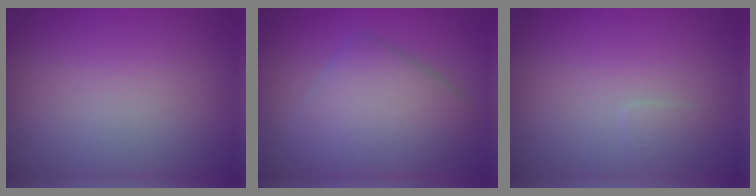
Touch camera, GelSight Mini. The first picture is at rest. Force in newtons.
{"total": 6.3, "press": 6.2, "slide": 0.4}
{"total": 0.7, "press": 0.7, "slide": 0.1}